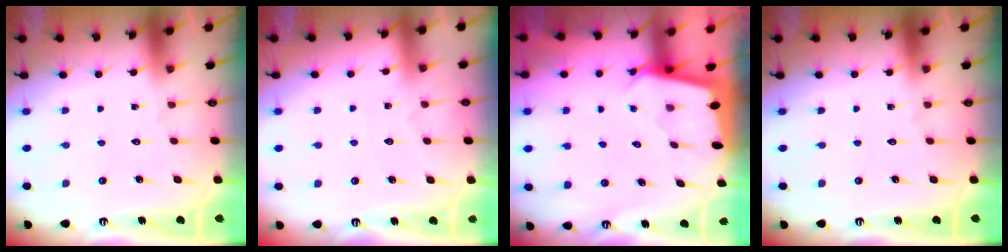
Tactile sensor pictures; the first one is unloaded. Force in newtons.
{"total": 2.8, "press": 2.8, "slide": 0.5}
{"total": 2.4, "press": 2.4, "slide": 0.1}
{"total": 0.0}